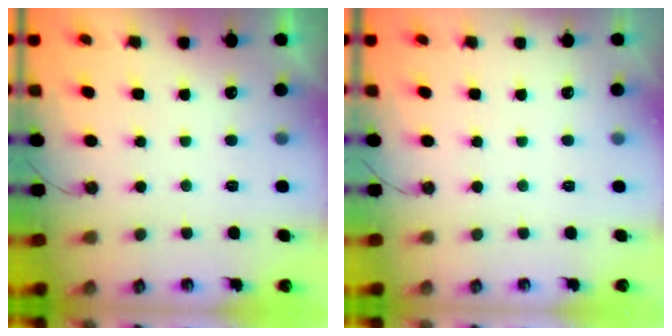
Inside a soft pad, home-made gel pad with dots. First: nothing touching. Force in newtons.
{"total": 0.0}